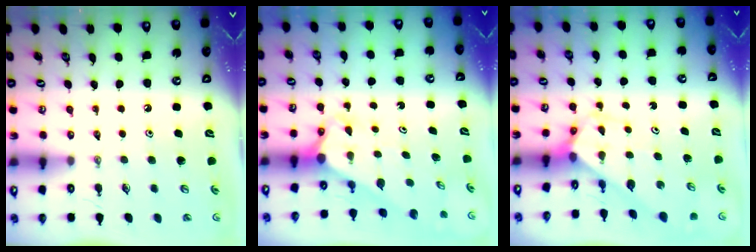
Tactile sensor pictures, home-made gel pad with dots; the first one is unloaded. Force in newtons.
{"total": 2.7, "press": 2.7, "slide": 0.1}
{"total": 2.8, "press": 2.8, "slide": 0.1}